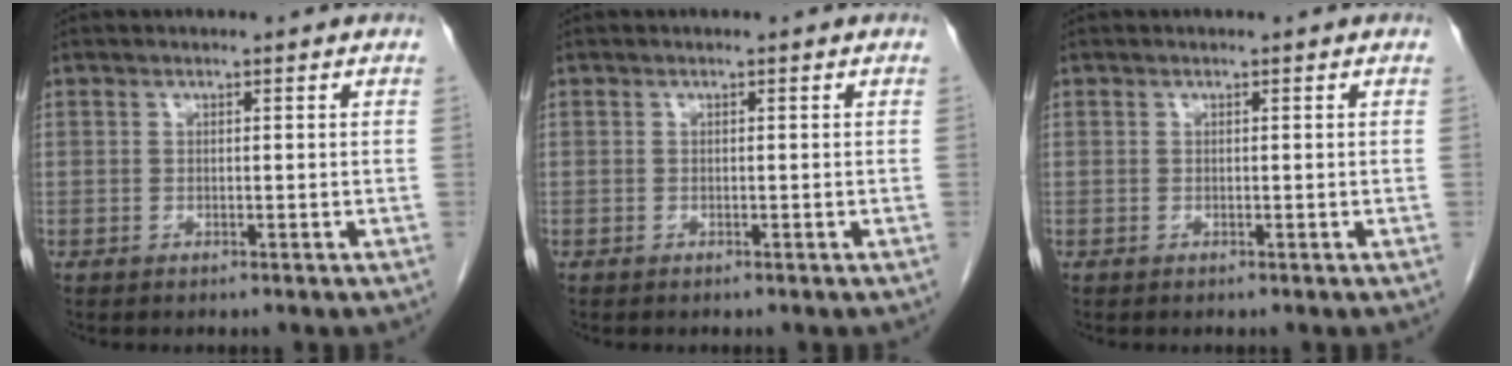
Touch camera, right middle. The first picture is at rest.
{"total": 0.0}
{"total": 0.0}